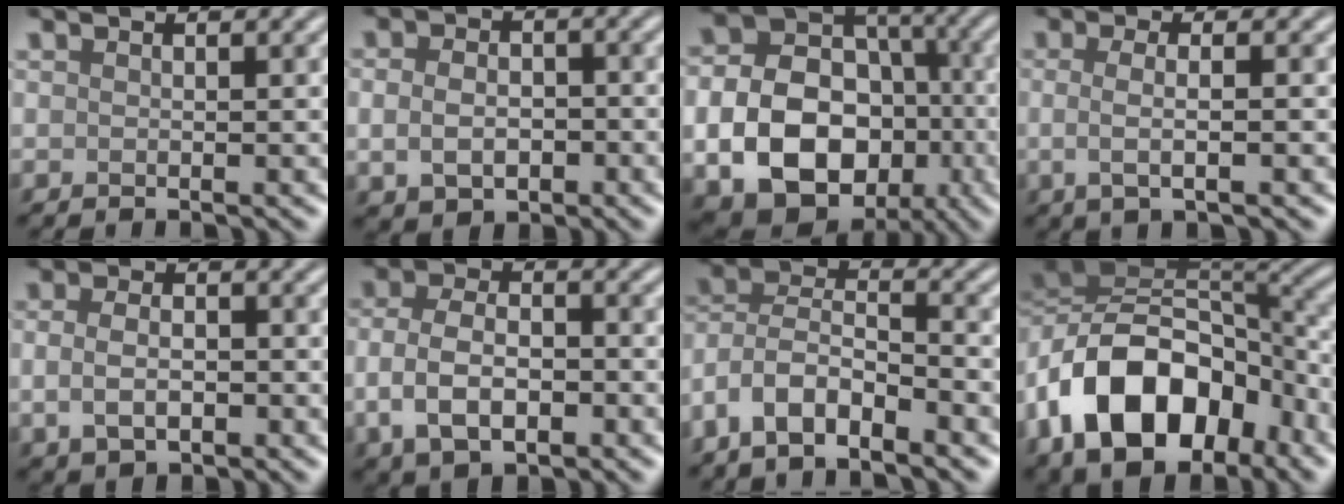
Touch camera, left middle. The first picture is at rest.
{"total": 4.4, "force": [-0.8, 3.2, 2.8], "torque": [-0.045, -0.005, -0.015]}
{"total": 13.0, "force": [-3.4, 9.8, 7.9], "torque": [-0.149, -0.032, -0.054]}
{"total": 2.9, "force": [-0.2, 0.9, 2.7], "torque": [-0.050, -0.006, -0.006]}
{"total": 3.7, "force": [-0.6, 2.3, 2.8], "torque": [-0.048, -0.002, -0.010]}
{"total": 5.8, "force": [-1.6, 3.5, 4.4], "torque": [-0.087, 0.000, -0.033]}
{"total": 7.1, "force": [-4.4, 3.0, 4.8], "torque": [-0.085, 0.008, -0.089]}
{"total": 13.6, "force": [-5.0, 8.7, 9.2], "torque": [-0.167, 0.009, -0.092]}